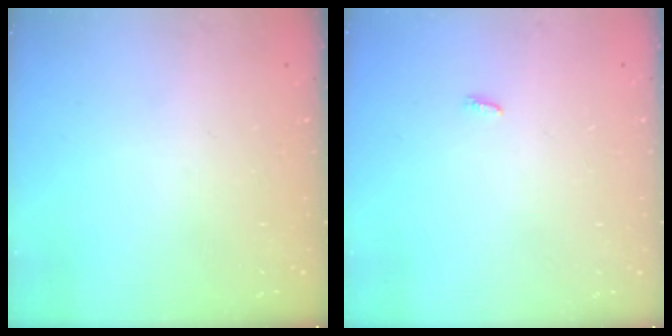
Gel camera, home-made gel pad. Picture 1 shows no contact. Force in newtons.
{"total": 2.3, "press": 2.3, "slide": 0.3}